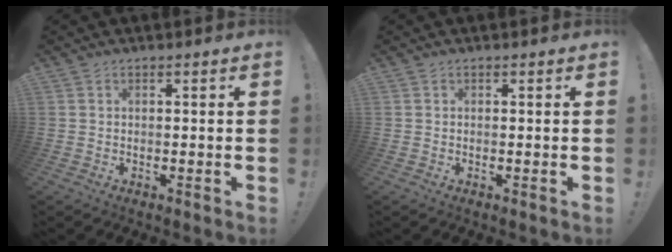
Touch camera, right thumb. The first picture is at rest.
{"total": 0.0}